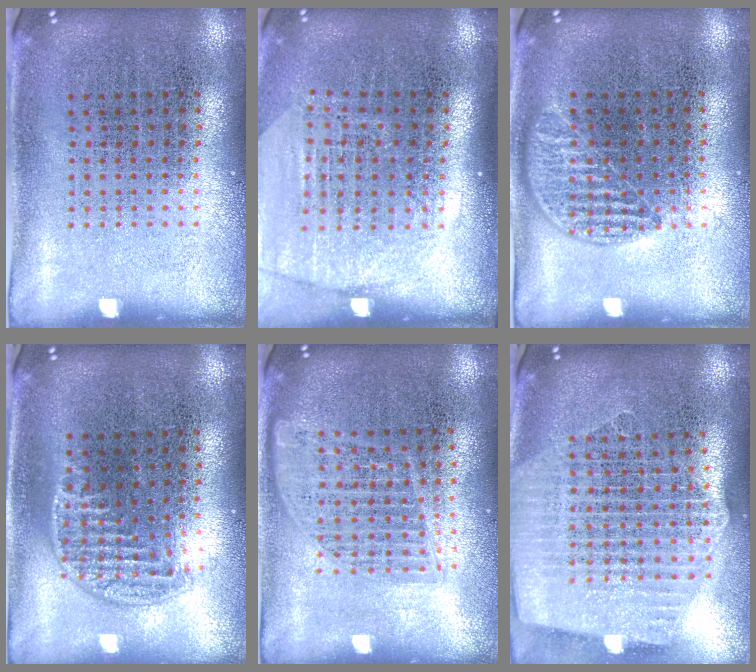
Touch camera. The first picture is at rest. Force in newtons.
{"total": 1.8, "press": 1.6, "slide": 0.7}
{"total": 1.0, "press": 0.8, "slide": 0.5}
{"total": 1.3, "press": 1.1, "slide": 0.6}
{"total": 1.6, "press": 1.5, "slide": 0.7}
{"total": 2.6, "press": 2.2, "slide": 1.3}